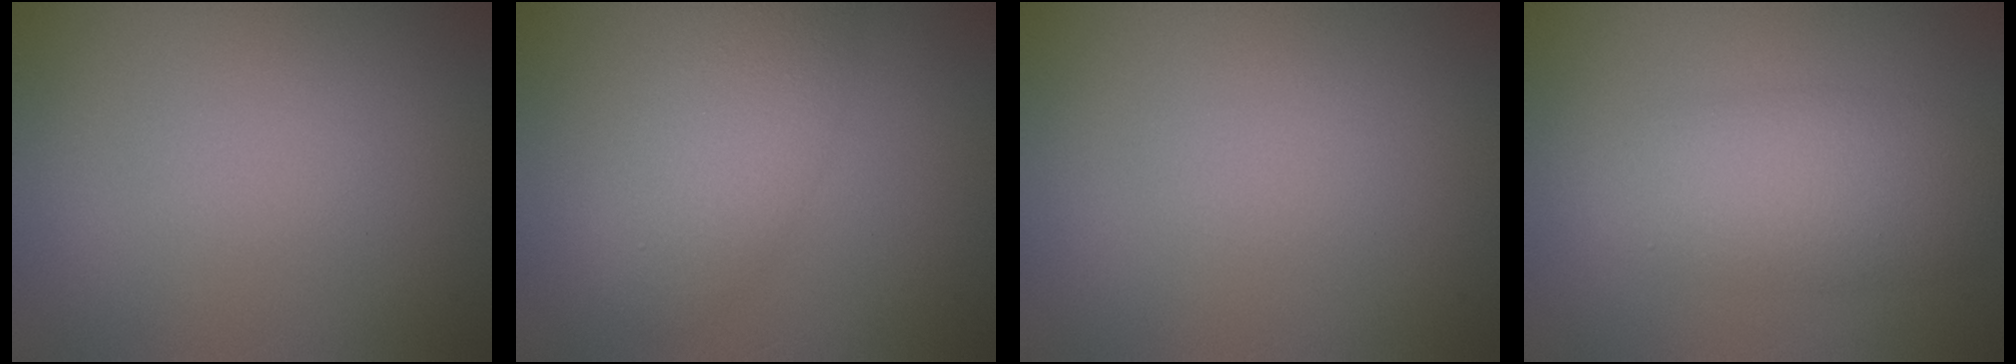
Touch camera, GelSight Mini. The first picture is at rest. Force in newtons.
{"total": 5.1, "press": 5.1, "slide": 0.1}
{"total": 0.0}
{"total": 5.1, "press": 5.1, "slide": 0.0}